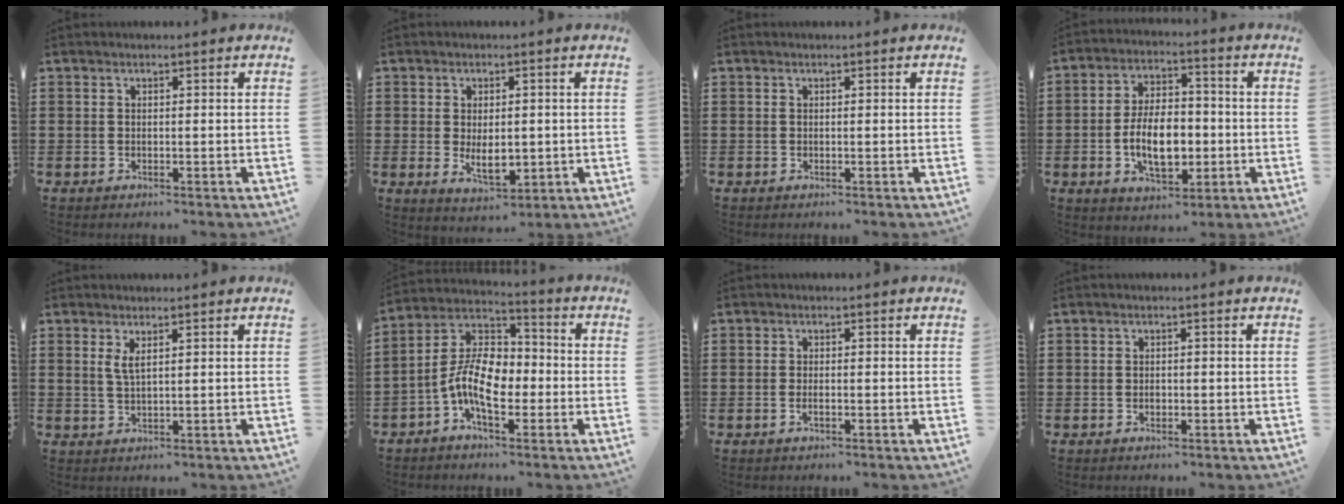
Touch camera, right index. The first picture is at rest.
{"total": 5.3, "force": [-0.4, 2.9, 4.4], "torque": [-0.078, 0.001, -0.008]}
{"total": 0.0}
{"total": 9.5, "force": [-1.9, 5.2, 7.7], "torque": [-0.144, 0.000, -0.040]}
{"total": 2.2, "force": [1.1, 0.5, 1.8], "torque": [-0.039, 0.002, 0.020]}
{"total": 10.5, "force": [-3.1, 5.4, 8.5], "torque": [-0.195, 0.005, -0.063]}
{"total": 1.1, "force": [-0.4, 0.4, 0.9], "torque": [-0.019, -0.004, -0.007]}
{"total": 0.9, "force": [-0.3, 0.7, 0.6], "torque": [-0.014, 0.000, -0.005]}